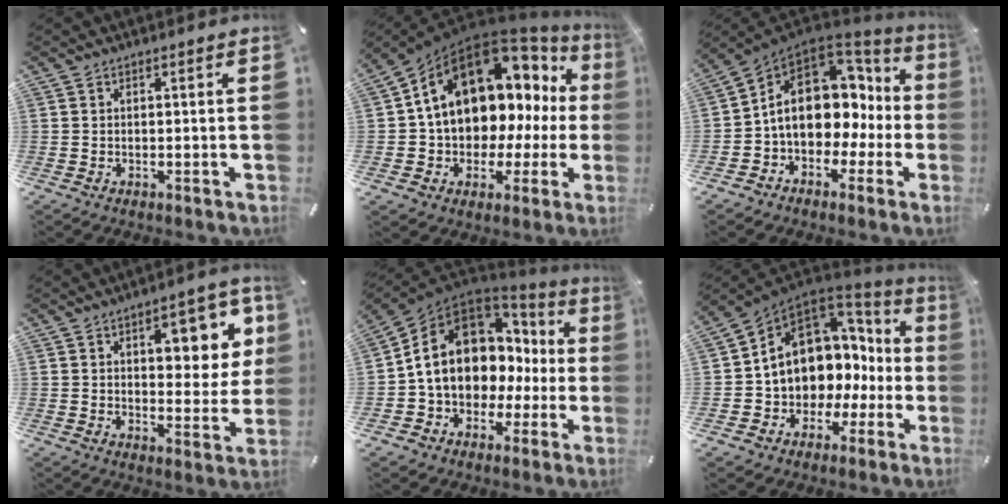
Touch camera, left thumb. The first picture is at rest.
{"total": 16.1, "force": [7.5, 11.2, 8.9], "torque": [-0.138, -0.070, 0.135]}
{"total": 14.4, "force": [1.6, 11.0, 9.3], "torque": [-0.156, -0.011, 0.030]}
{"total": 13.0, "force": [5.0, 6.4, 10.1], "torque": [-0.120, -0.016, 0.077]}
{"total": 14.2, "force": [2.7, 11.1, 8.5], "torque": [-0.159, -0.026, 0.044]}
{"total": 11.9, "force": [3.1, 10.3, 5.2], "torque": [-0.094, -0.037, 0.067]}